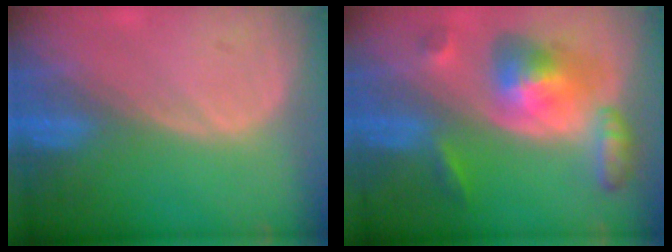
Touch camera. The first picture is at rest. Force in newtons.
{"total": 8.3, "press": 8.2, "slide": 0.6}